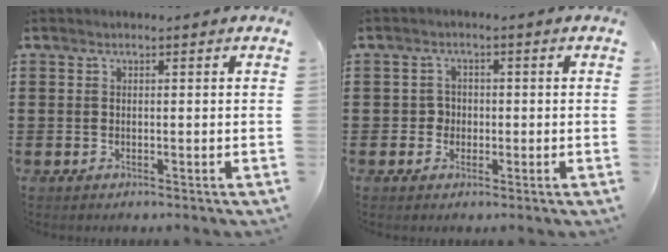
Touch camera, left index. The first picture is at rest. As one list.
[{"total": 2.3, "force": [-0.3, 2.1, 0.7], "torque": [-0.022, 0.006, -0.010]}]